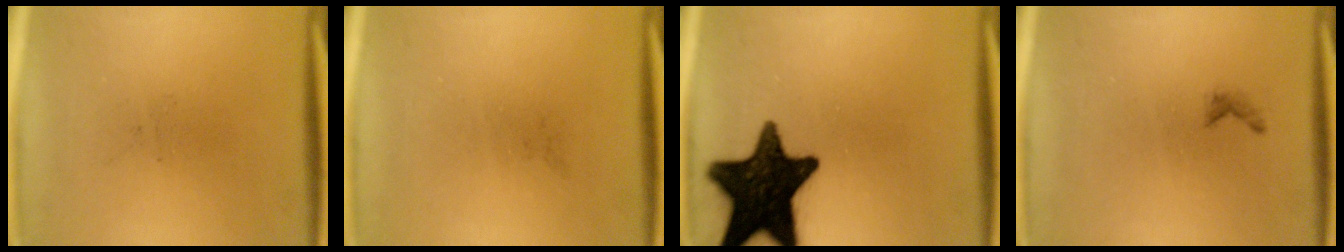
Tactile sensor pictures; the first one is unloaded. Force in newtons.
{"total": 0.0}
{"total": 18.0}
{"total": 0.6}